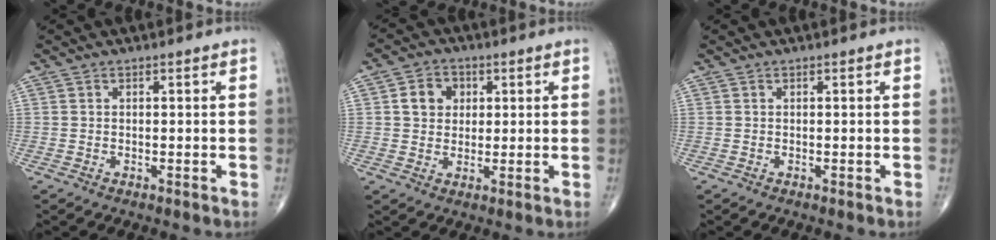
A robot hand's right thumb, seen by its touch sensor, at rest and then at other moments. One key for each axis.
{"total": 5.8, "fx": 1.4, "fy": 4.9, "fz": 2.8, "tx": -0.023, "ty": 0.001, "tz": 0.018}
{"total": 0.0}